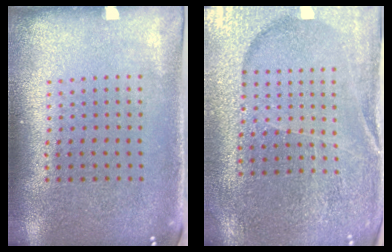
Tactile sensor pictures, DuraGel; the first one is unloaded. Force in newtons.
{"total": 3.4, "press": 3.4, "slide": 0.5}